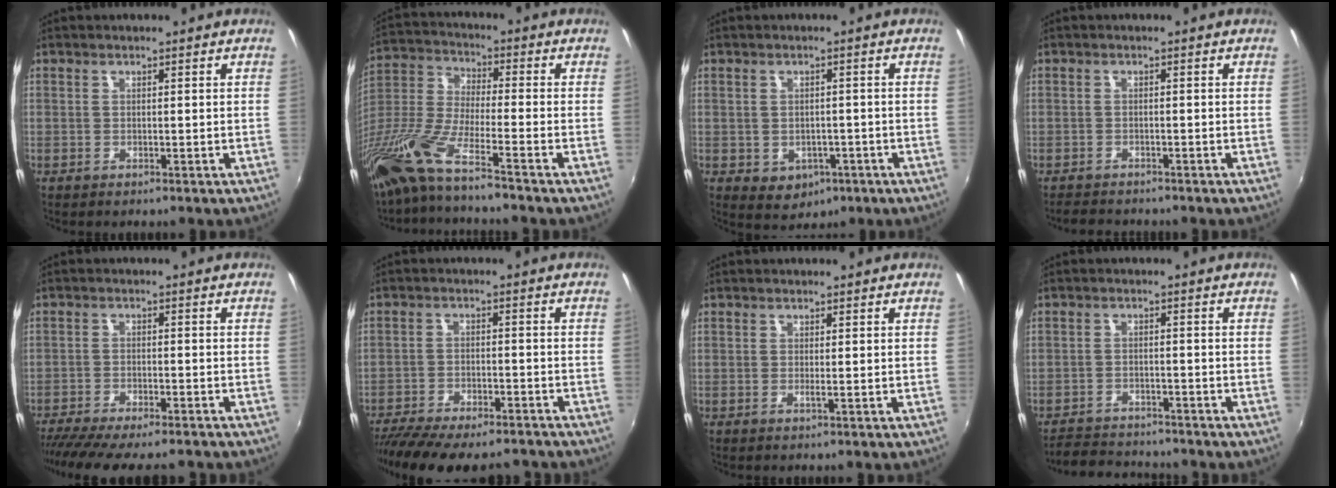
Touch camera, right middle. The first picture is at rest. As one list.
[{"total": 12.6, "force": [-9.5, 0.1, 8.4], "torque": [-0.177, -0.023, -0.190]}, {"total": 5.8, "force": [-2.0, 4.8, 2.5], "torque": [-0.059, -0.005, -0.012]}, {"total": 2.7, "force": [-2.4, 1.0, 0.7], "torque": [-0.023, -0.011, -0.043]}, {"total": 13.4, "force": [-11.6, 2.3, 6.4], "torque": [-0.133, -0.040, -0.178]}, {"total": 17.1, "force": [-14.4, 4.6, 8.0], "torque": [-0.165, -0.036, -0.214]}, {"total": 0.6, "force": [0.0, -0.3, 0.5], "torque": [-0.009, -0.005, -0.002]}, {"total": 7.6, "force": [-7.2, 2.0, 1.4], "torque": [-0.054, 0.003, -0.114]}]